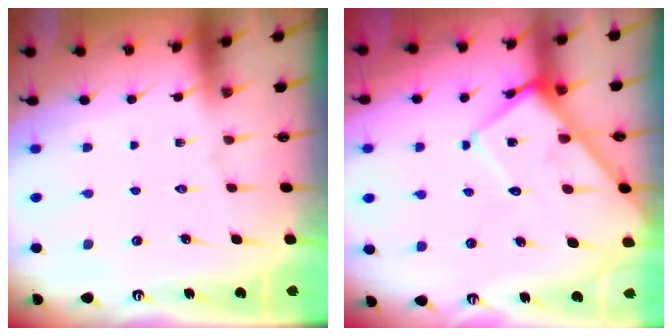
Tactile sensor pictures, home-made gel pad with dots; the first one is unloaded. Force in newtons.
{"total": 12.1, "press": 12.1, "slide": 1.1}